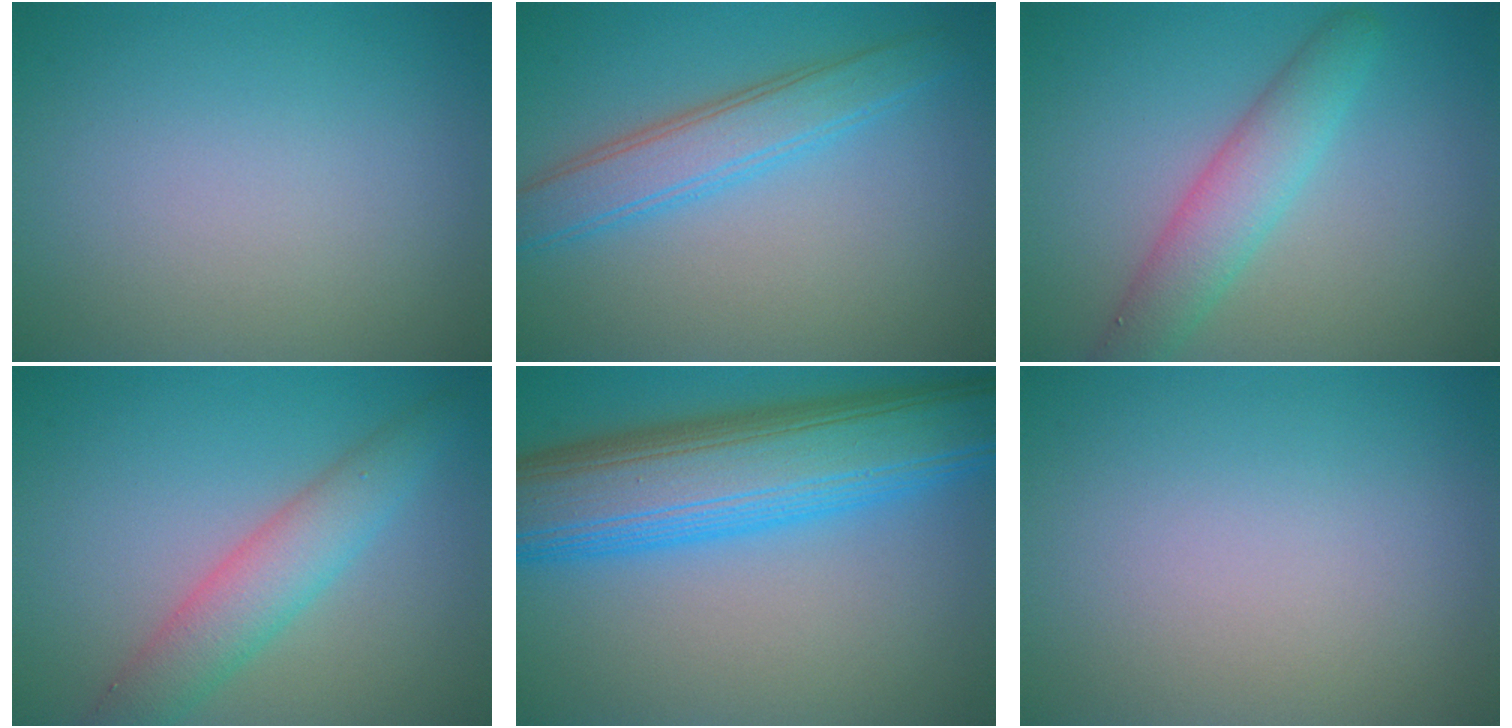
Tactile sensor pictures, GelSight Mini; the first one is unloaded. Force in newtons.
{"total": 4.1, "press": 4.1, "slide": 0.2}
{"total": 4.1, "press": 4.0, "slide": 0.4}
{"total": 4.3, "press": 4.3, "slide": 0.1}
{"total": 12.0, "press": 12.0, "slide": 0.3}
{"total": 0.0}